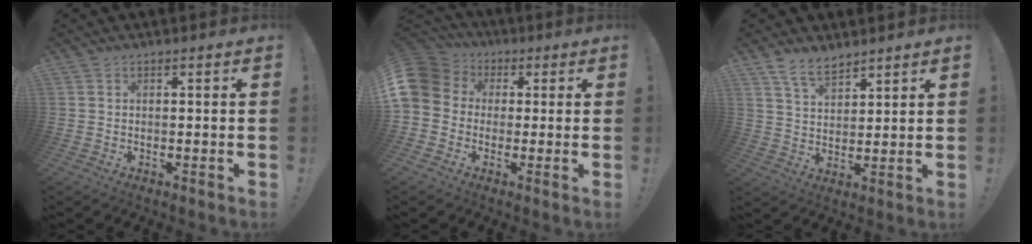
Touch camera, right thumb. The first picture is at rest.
{"total": 9.5, "force": [0.8, 8.5, 4.2], "torque": [-0.089, 0.008, 0.019]}
{"total": 7.4, "force": [6.1, 3.0, 3.0], "torque": [-0.055, -0.037, 0.115]}